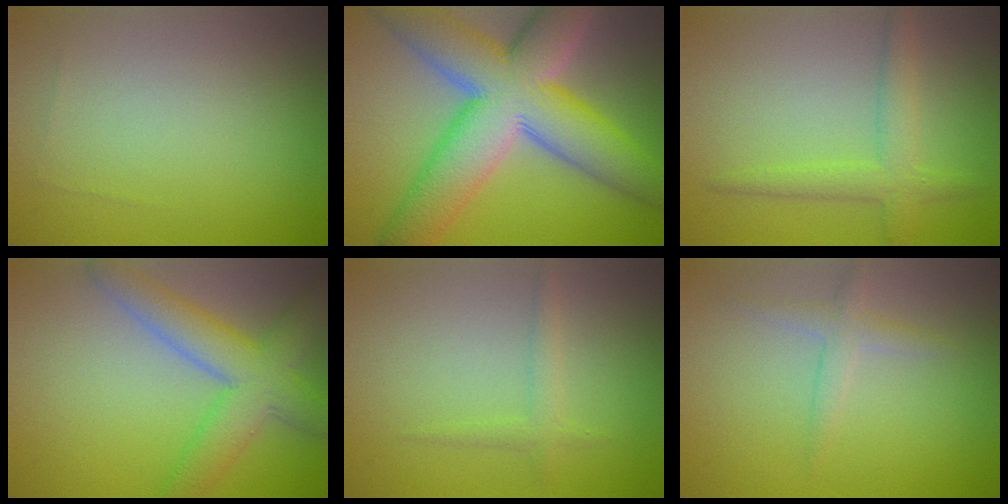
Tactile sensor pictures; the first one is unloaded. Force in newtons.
{"total": 13.7, "press": 13.6, "slide": 0.7}
{"total": 3.2, "press": 3.2, "slide": 0.1}
{"total": 6.7, "press": 6.7, "slide": 0.1}
{"total": 1.4, "press": 1.4, "slide": 0.0}
{"total": 1.7, "press": 1.7, "slide": 0.1}